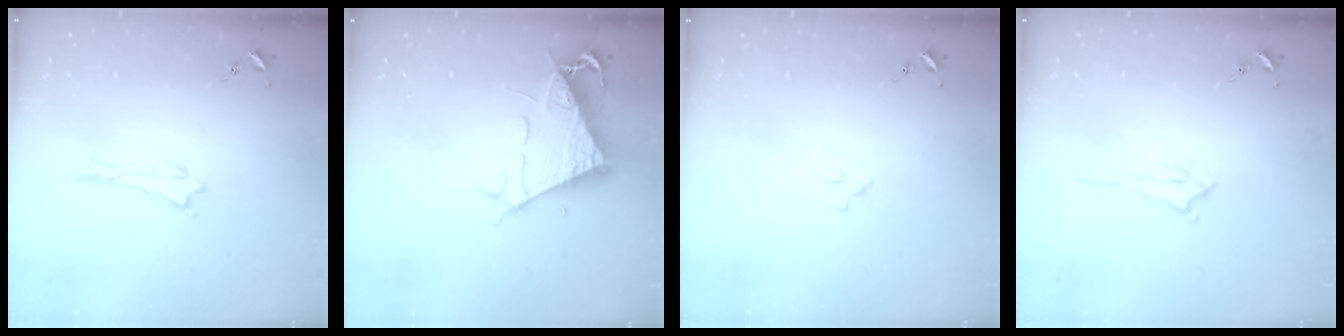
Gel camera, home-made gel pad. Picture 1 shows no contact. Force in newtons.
{"total": 7.6, "press": 7.6, "slide": 1.0}
{"total": 2.3, "press": 2.3, "slide": 0.3}
{"total": 0.7, "press": 0.7, "slide": 0.2}